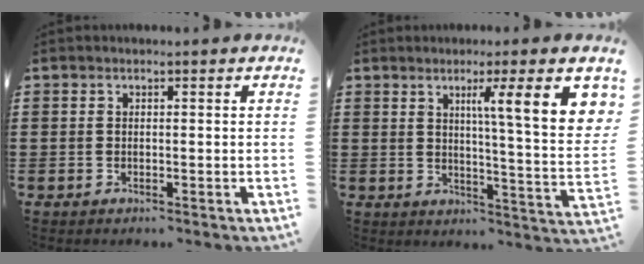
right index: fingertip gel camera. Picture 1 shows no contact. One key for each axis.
{"total": 10.4, "fx": 4.3, "fy": 0.6, "fz": 9.4, "tx": -0.152, "ty": -0.018, "tz": 0.062}